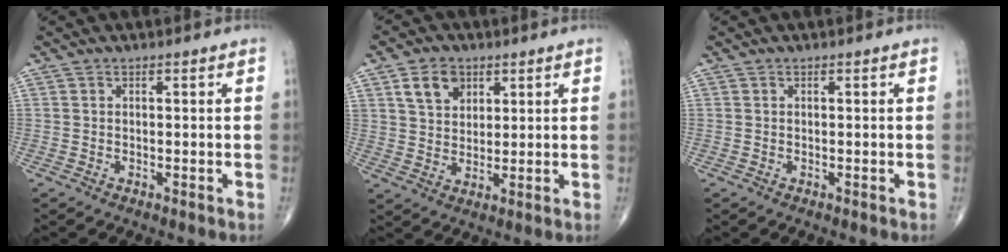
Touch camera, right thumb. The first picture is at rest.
{"total": 7.0, "force": [3.4, 5.0, 3.5], "torque": [-0.041, -0.013, 0.062]}
{"total": 0.0}